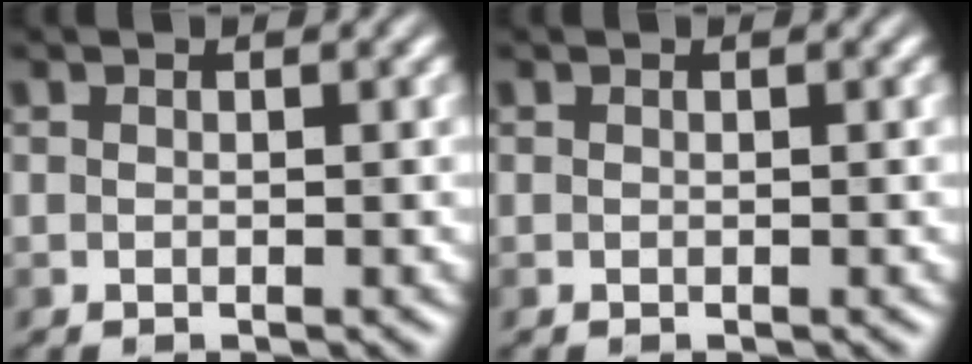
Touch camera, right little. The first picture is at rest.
{"total": 0.0}